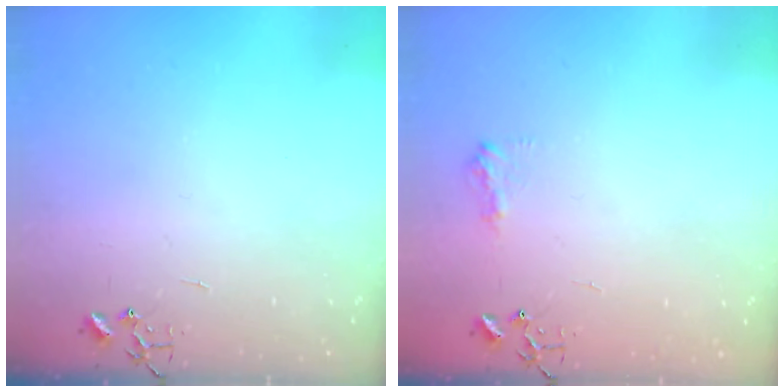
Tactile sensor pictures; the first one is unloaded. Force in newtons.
{"total": 7.9, "press": 7.9, "slide": 0.6}